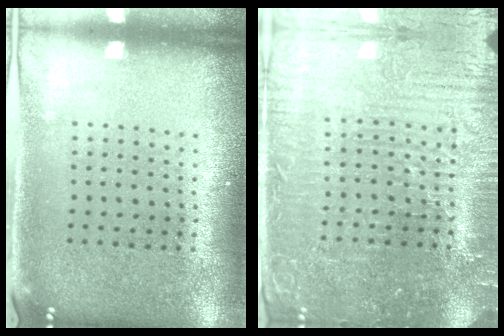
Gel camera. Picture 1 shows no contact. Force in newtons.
{"total": 4.7, "press": 4.4, "slide": 1.5}